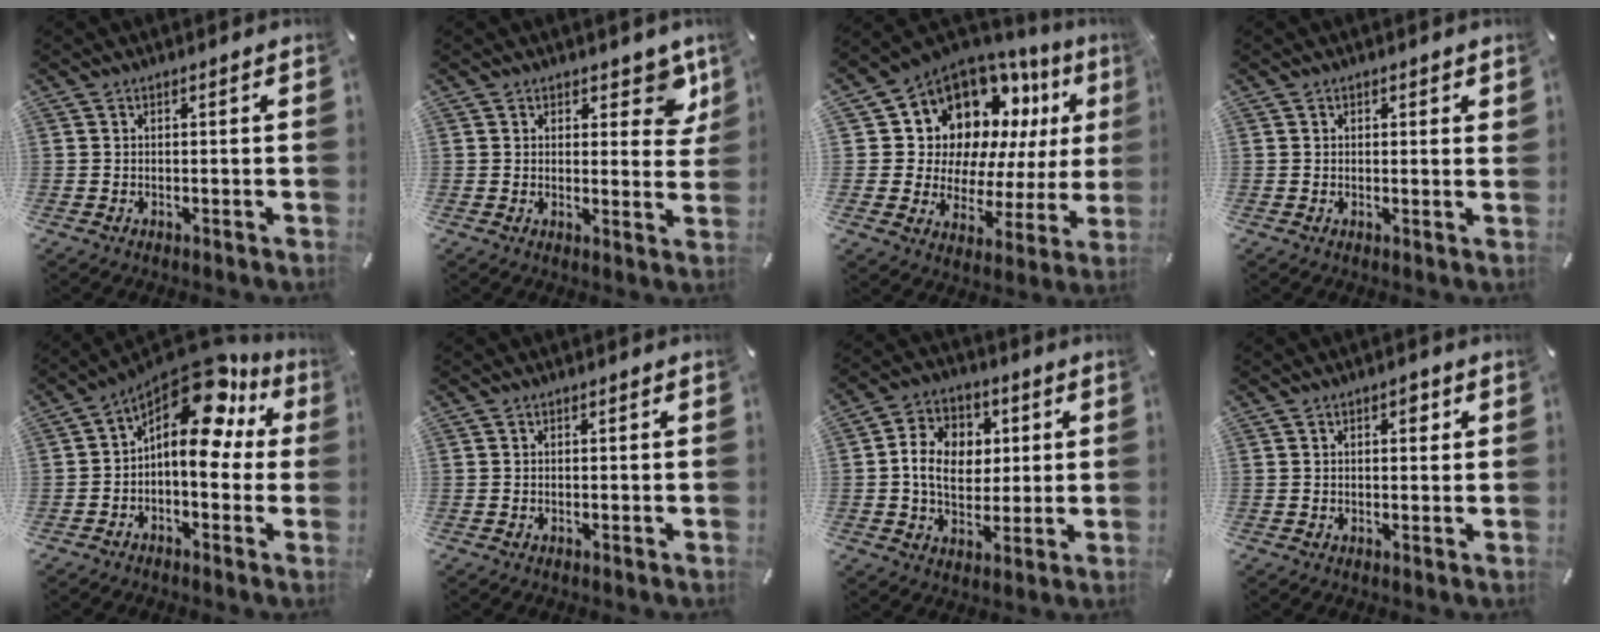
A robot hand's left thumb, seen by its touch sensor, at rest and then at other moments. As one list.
[{"total": 4.5, "force": [2.5, 2.8, 2.5], "torque": [-0.007, -0.011, 0.036]}, {"total": 13.6, "force": [8.2, 9.6, 4.9], "torque": [-0.089, -0.085, 0.151]}, {"total": 0.9, "force": [0.5, 0.5, 0.4], "torque": [0.000, -0.002, 0.008]}, {"total": 15.0, "force": [7.8, 6.4, 11.1], "torque": [-0.179, -0.068, 0.128]}, {"total": 0.0}, {"total": 10.8, "force": [0.8, 8.8, 6.2], "torque": [-0.106, 0.015, 0.016]}, {"total": 2.6, "force": [0.8, 1.5, 2.0], "torque": [-0.019, -0.002, 0.007]}]